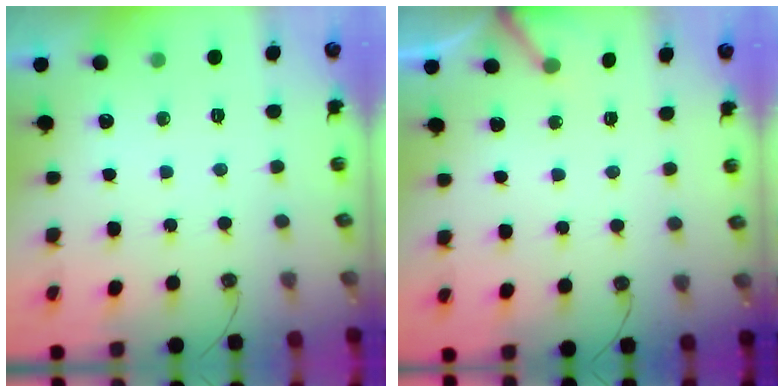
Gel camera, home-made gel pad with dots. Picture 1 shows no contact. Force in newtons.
{"total": 3.2, "press": 3.2, "slide": 0.2}